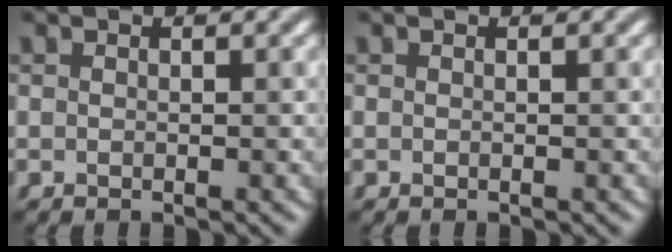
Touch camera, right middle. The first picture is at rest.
{"total": 0.0}